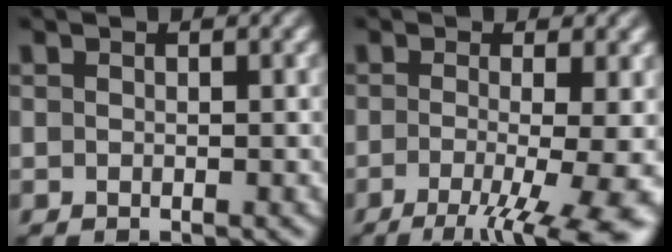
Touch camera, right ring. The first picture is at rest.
{"total": 8.3, "force": [-4.2, 2.8, 6.6], "torque": [-0.098, -0.040, -0.048]}